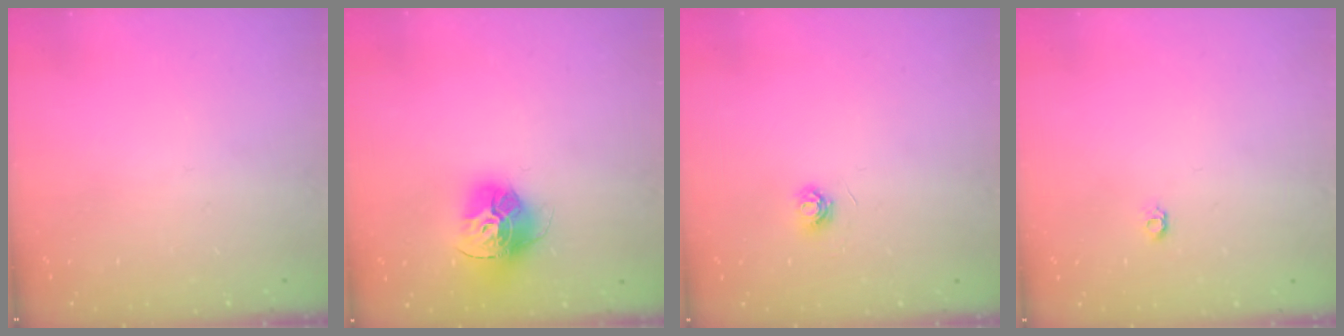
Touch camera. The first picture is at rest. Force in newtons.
{"total": 14.8, "press": 14.8, "slide": 1.6}
{"total": 4.5, "press": 4.5, "slide": 0.5}
{"total": 4.0, "press": 4.0, "slide": 0.4}